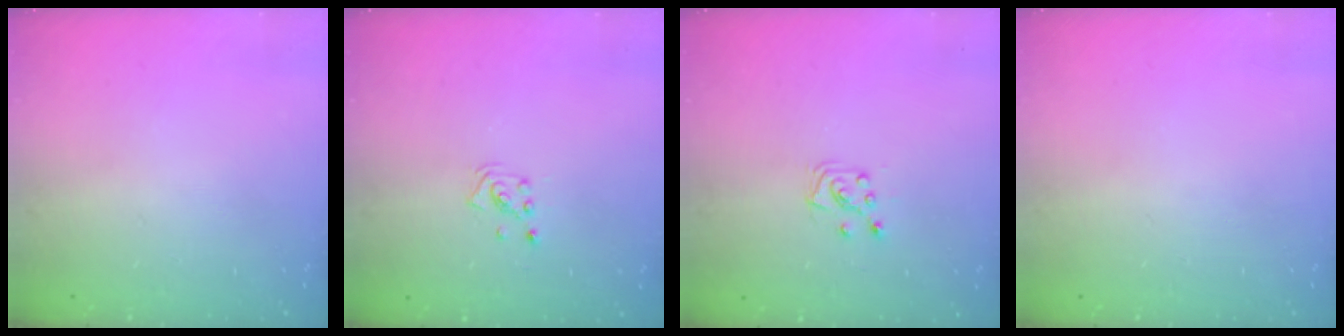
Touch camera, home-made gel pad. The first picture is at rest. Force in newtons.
{"total": 1.9, "press": 1.9, "slide": 0.1}
{"total": 6.4, "press": 6.4, "slide": 0.6}
{"total": 0.0}